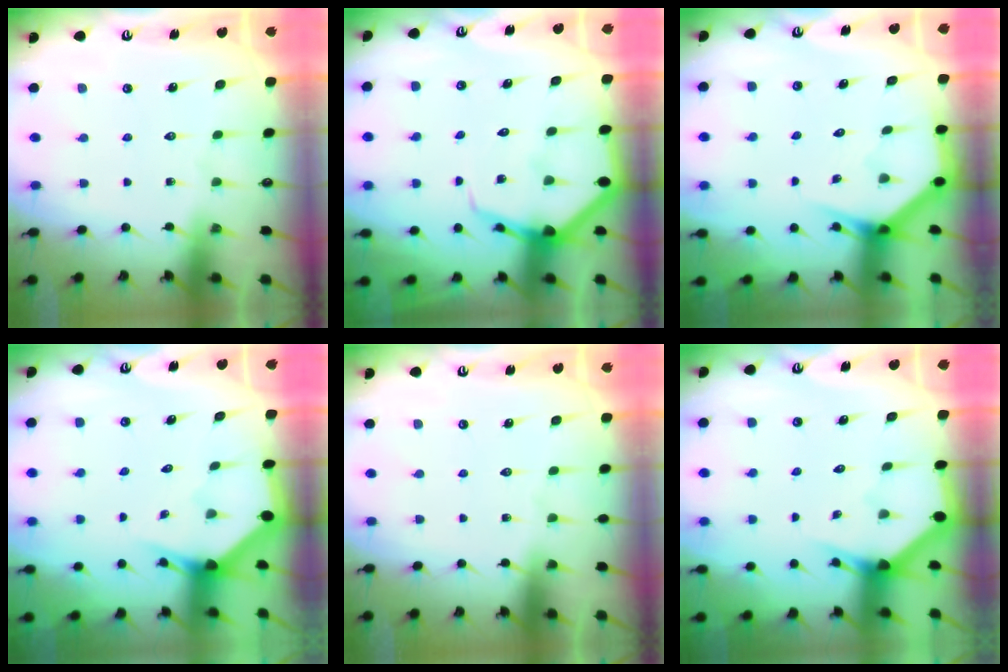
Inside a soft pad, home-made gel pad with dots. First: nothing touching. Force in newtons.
{"total": 6.7, "press": 6.6, "slide": 0.7}
{"total": 3.5, "press": 3.5, "slide": 0.2}
{"total": 2.8, "press": 2.8, "slide": 0.2}
{"total": 0.0}
{"total": 2.8, "press": 2.8, "slide": 0.1}